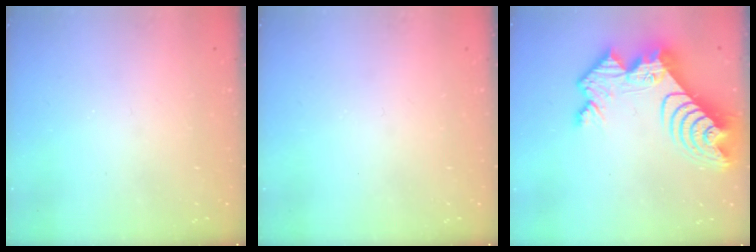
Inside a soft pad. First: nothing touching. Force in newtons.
{"total": 0.0}
{"total": 18.7, "press": 18.6, "slide": 1.6}